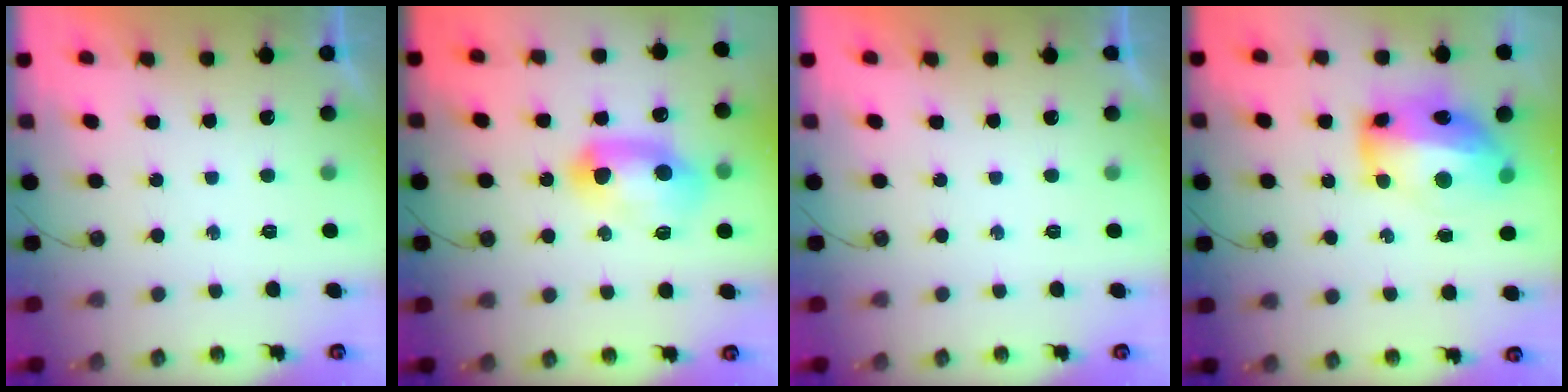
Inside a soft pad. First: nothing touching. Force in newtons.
{"total": 13.5, "press": 13.4, "slide": 0.9}
{"total": 0.0}
{"total": 15.1, "press": 15.0, "slide": 1.3}